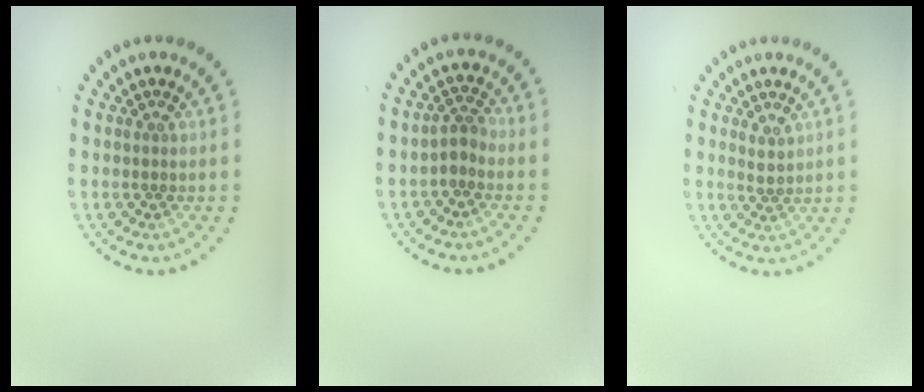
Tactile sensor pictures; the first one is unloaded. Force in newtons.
{"total": 1.5, "press": 1.3, "slide": 0.9}
{"total": 1.2, "press": 0.9, "slide": 0.7}